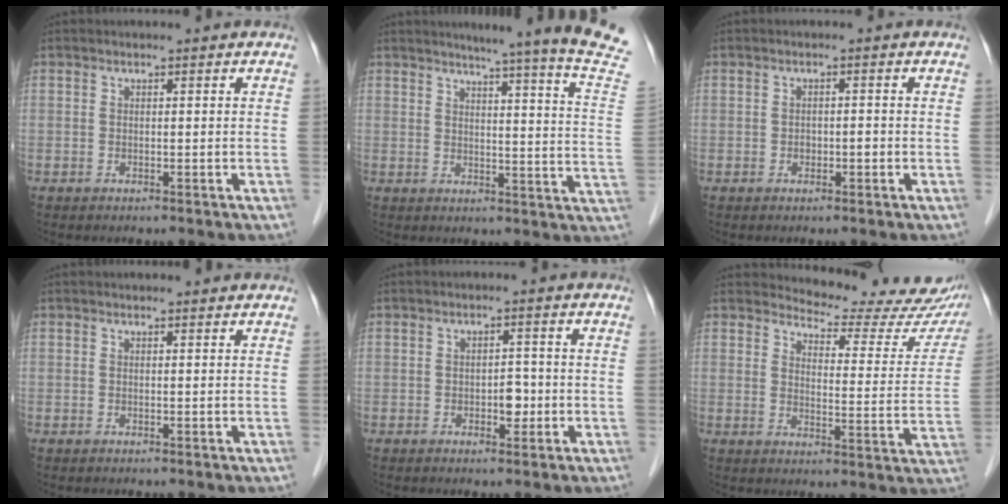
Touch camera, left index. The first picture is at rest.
{"total": 18.6, "force": [16.3, -2.7, 8.7], "torque": [-0.124, -0.087, 0.179]}
{"total": 1.2, "force": [-0.4, 0.8, 0.9], "torque": [-0.012, 0.003, -0.006]}
{"total": 2.0, "force": [1.9, 0.4, 0.3], "torque": [-0.013, 0.011, 0.020]}
{"total": 2.4, "force": [-0.7, 1.4, 1.8], "torque": [-0.022, 0.004, -0.007]}
{"total": 16.6, "force": [16.0, 3.0, 3.3], "torque": [-0.023, -0.074, 0.169]}